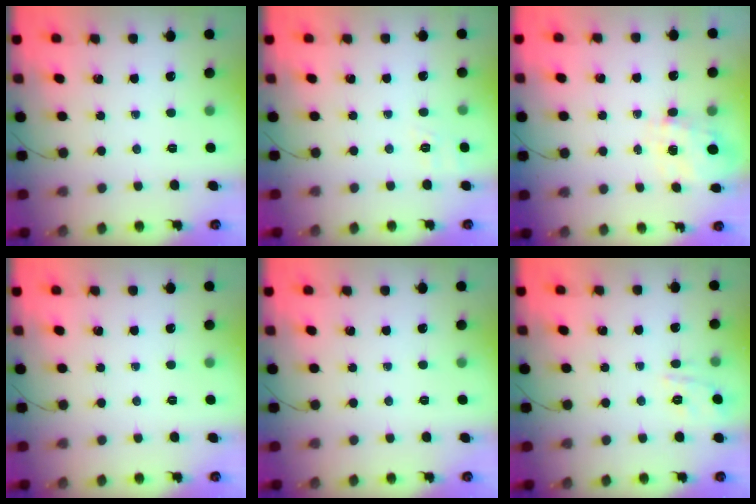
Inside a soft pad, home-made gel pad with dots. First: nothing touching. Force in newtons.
{"total": 7.6, "press": 7.3, "slide": 2.1}
{"total": 0.7, "press": 0.4, "slide": 0.6}
{"total": 0.0}
{"total": 0.0}
{"total": 2.1, "press": 1.6, "slide": 1.5}